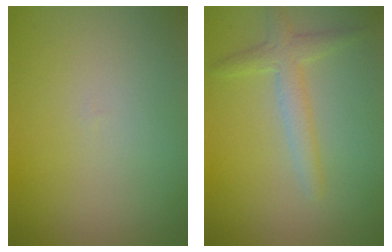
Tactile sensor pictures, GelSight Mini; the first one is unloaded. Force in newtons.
{"total": 2.3, "press": 2.3, "slide": 0.0}